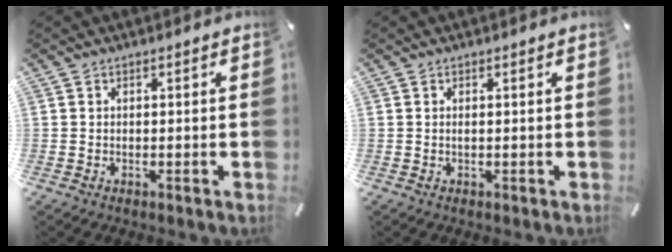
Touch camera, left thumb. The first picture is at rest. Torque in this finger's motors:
{"motor_torque": [0.00, 0.14, 0.16, 0.11, 0.00]}